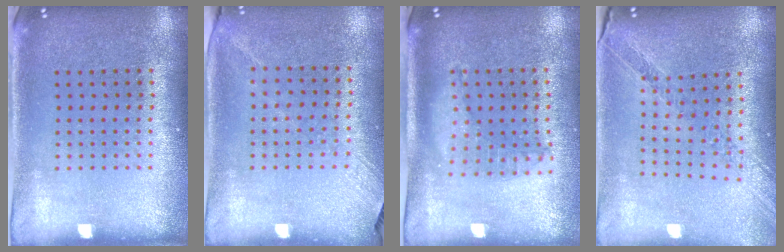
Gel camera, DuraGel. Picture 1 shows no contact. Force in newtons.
{"total": 1.3, "press": 1.0, "slide": 0.9}
{"total": 1.3, "press": 1.3, "slide": 0.2}
{"total": 1.2, "press": 1.2, "slide": 0.2}